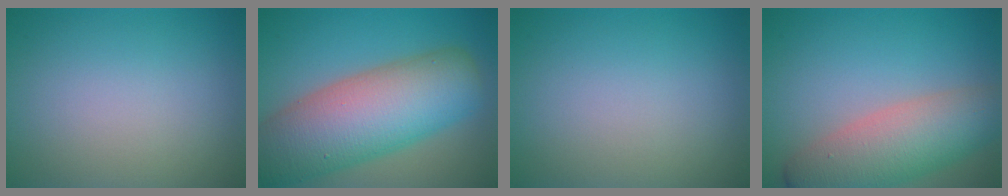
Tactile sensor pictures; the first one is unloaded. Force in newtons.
{"total": 12.4, "press": 12.4, "slide": 0.6}
{"total": 0.0}
{"total": 7.5, "press": 7.5, "slide": 0.4}